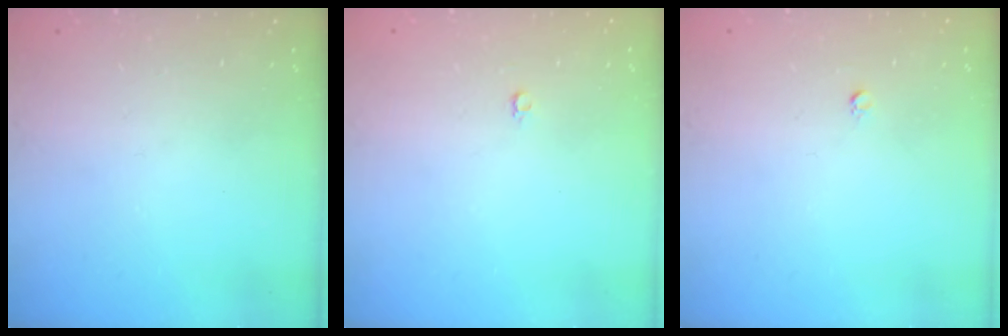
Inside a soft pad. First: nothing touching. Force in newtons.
{"total": 2.2, "press": 2.2, "slide": 0.2}
{"total": 2.5, "press": 2.5, "slide": 0.2}